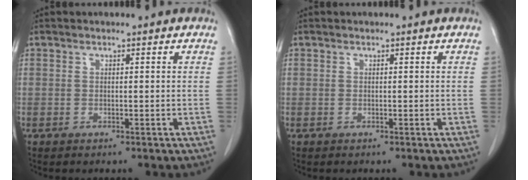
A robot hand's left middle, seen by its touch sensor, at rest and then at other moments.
{"total": 0.0}